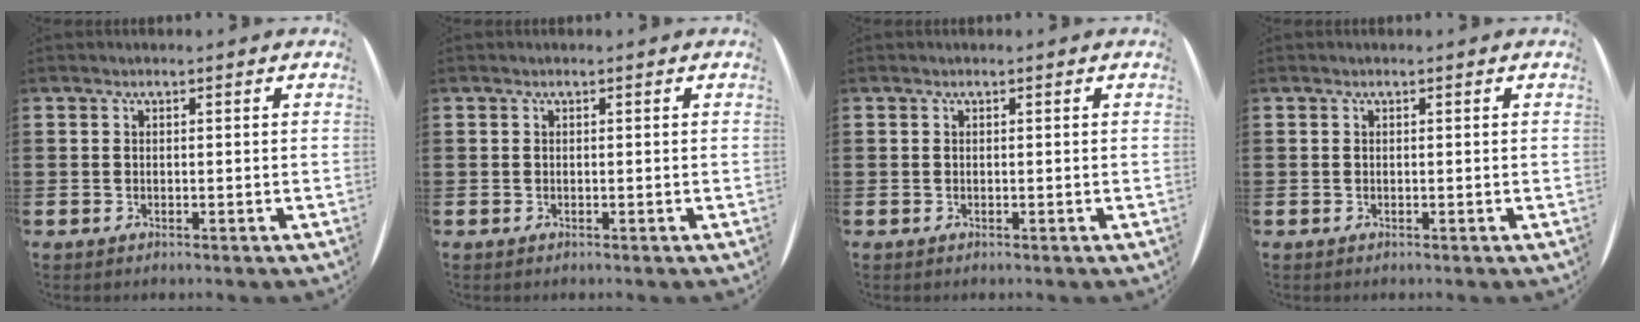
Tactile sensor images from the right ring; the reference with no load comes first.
{"total": 0.0}
{"total": 0.0}
{"total": 0.0}